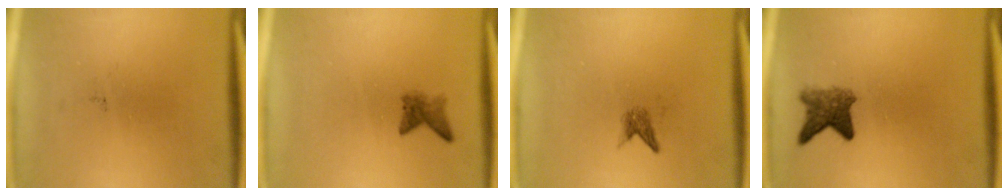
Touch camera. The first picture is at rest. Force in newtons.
{"total": 1.9}
{"total": 1.3}
{"total": 3.9}